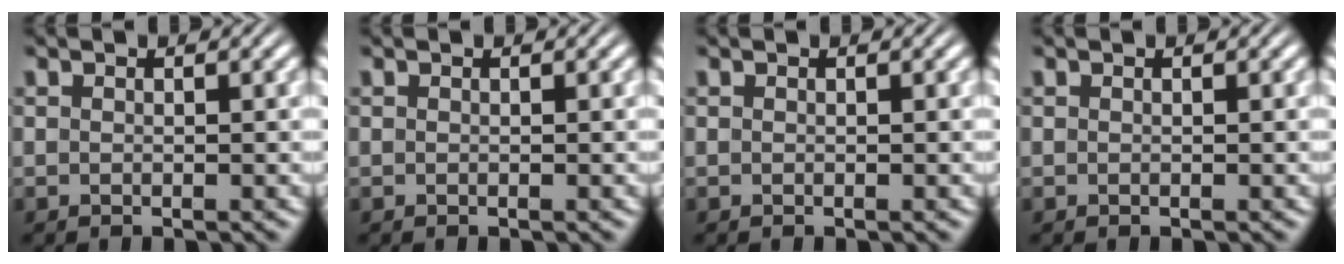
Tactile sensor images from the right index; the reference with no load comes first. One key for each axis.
{"total": 0.0}
{"total": 0.0}
{"total": 0.0}